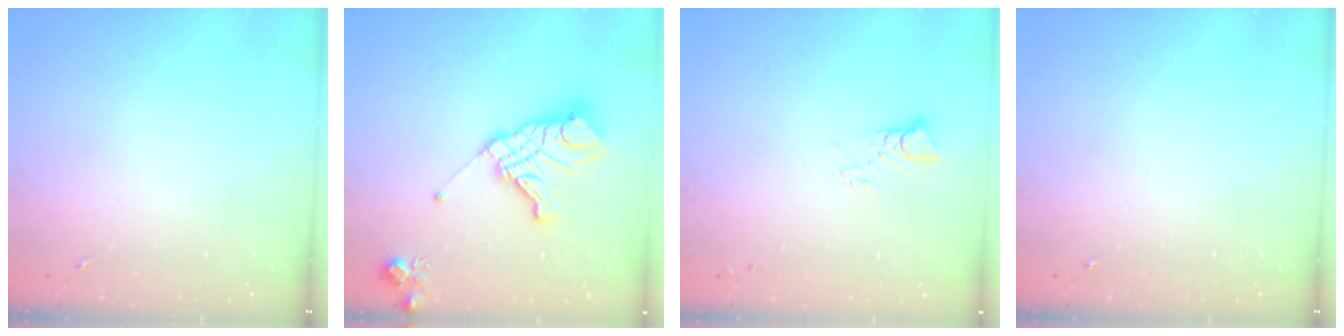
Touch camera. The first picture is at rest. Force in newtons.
{"total": 17.5, "press": 17.4, "slide": 2.0}
{"total": 2.9, "press": 2.9, "slide": 0.2}
{"total": 0.0}